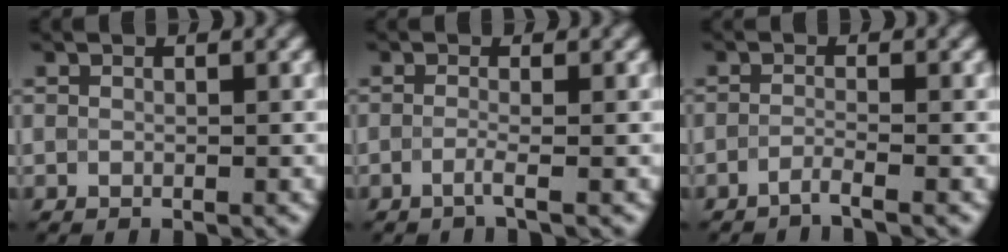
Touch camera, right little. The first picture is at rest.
{"total": 1.3, "force": [-1.2, -0.2, 0.3], "torque": [-0.007, -0.006, -0.023]}
{"total": 1.8, "force": [-1.8, -0.4, -0.2], "torque": [0.004, -0.003, -0.036]}